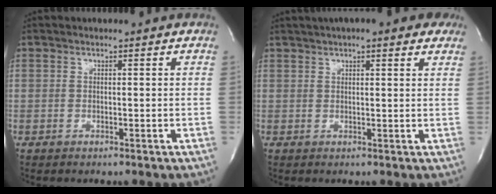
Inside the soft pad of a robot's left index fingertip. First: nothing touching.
{"total": 9.8, "force": [7.1, 2.1, 6.3], "torque": [-0.094, 0.026, 0.088]}